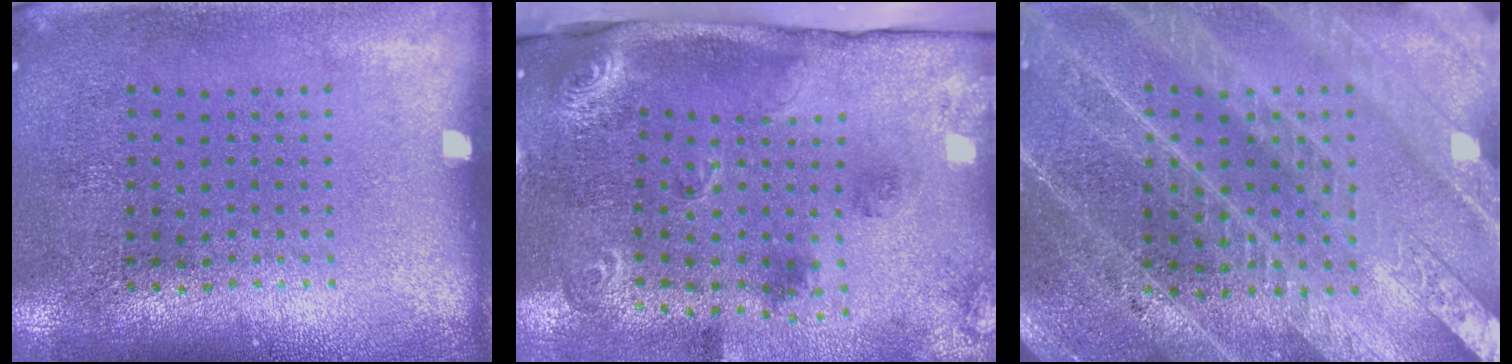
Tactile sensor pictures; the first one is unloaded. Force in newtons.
{"total": 2.5, "press": 1.9, "slide": 1.7}
{"total": 3.7, "press": 3.5, "slide": 1.4}